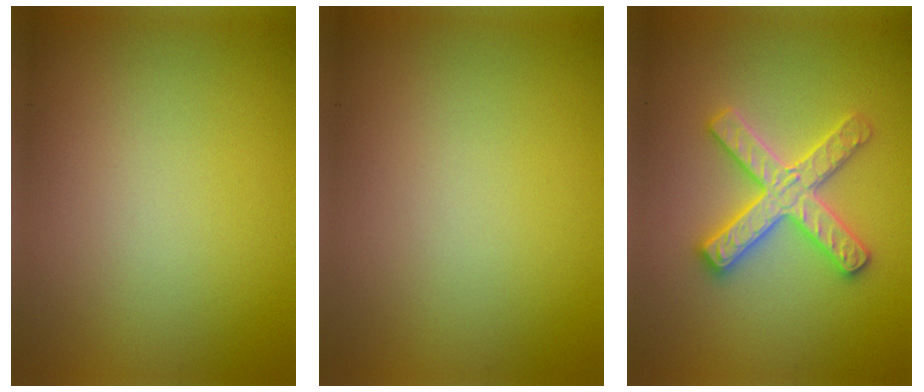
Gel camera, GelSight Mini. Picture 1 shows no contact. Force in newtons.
{"total": 0.0}
{"total": 4.7, "press": 4.6, "slide": 0.6}